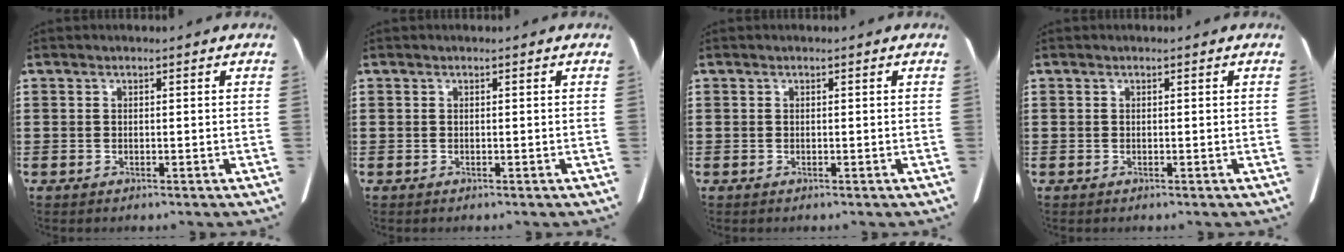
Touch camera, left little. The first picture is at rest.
{"total": 0.0}
{"total": 0.0}
{"total": 0.0}